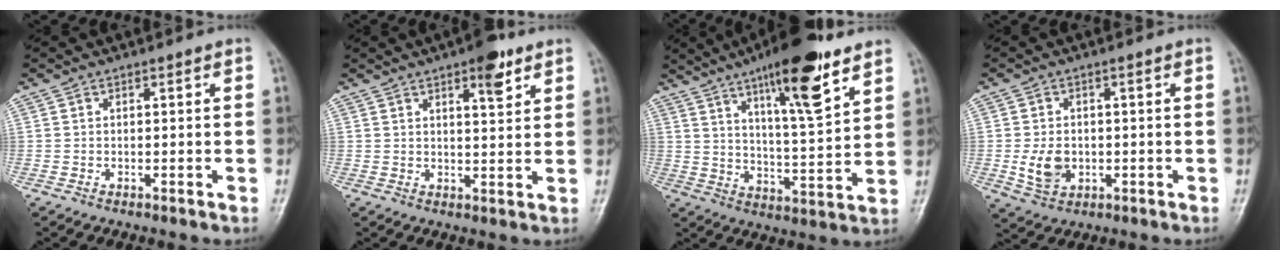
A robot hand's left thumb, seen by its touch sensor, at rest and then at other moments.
{"total": 5.9, "force": [3.5, 1.9, 4.3], "torque": [-0.049, -0.017, 0.046]}
{"total": 16.9, "force": [10.1, 3.7, 13.0], "torque": [-0.190, -0.052, 0.165]}
{"total": 5.6, "force": [-0.7, 4.2, 3.6], "torque": [-0.055, -0.004, -0.005]}